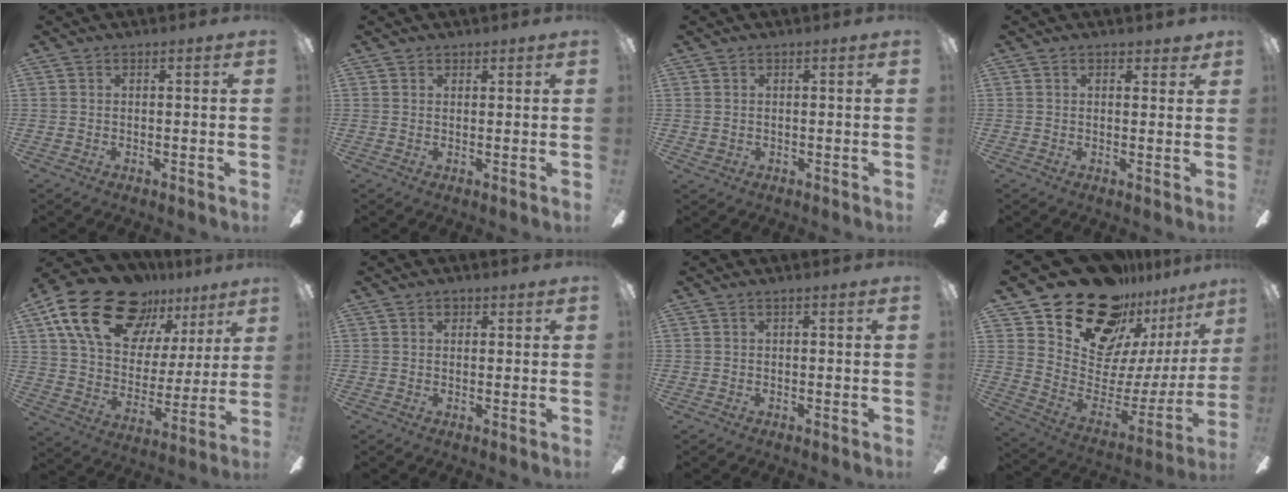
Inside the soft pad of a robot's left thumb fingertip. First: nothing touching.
{"total": 1.3, "force": [1.1, 0.7, -0.1], "torque": [0.009, -0.004, 0.020]}
{"total": 1.1, "force": [0.6, 0.9, -0.1], "torque": [0.009, -0.001, 0.009]}
{"total": 1.9, "force": [1.5, 1.1, 0.5], "torque": [0.005, -0.004, 0.025]}
{"total": 23.6, "force": [15.5, 12.8, 12.4], "torque": [-0.219, -0.088, 0.280]}
{"total": 1.3, "force": [0.8, 1.0, 0.5], "torque": [0.006, -0.004, 0.010]}
{"total": 0.0}
{"total": 25.3, "force": [18.9, 13.4, 10.2], "torque": [-0.164, -0.130, 0.353]}